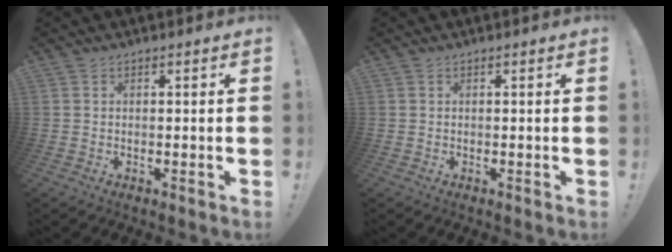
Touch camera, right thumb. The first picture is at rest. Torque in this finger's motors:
{"motor_torque": [-0.03, -0.11, 0.05, 0.06, 0.00]}